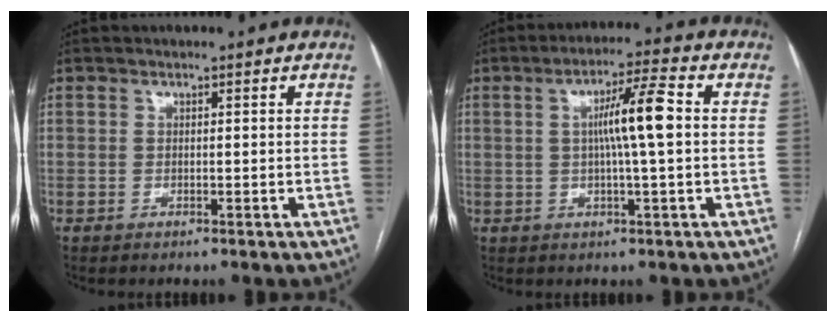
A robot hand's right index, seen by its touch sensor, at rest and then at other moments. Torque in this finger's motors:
{"motor_torque": [1.19, 0.33, 0.46, 0.15]}